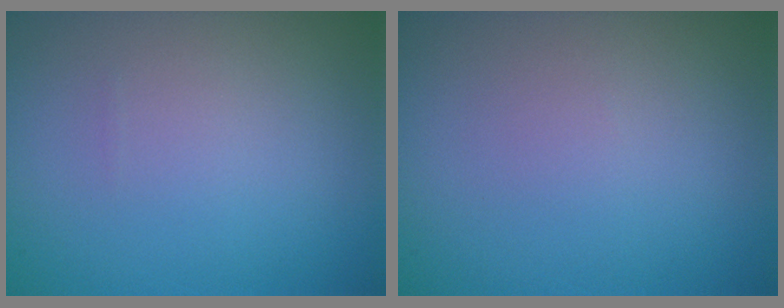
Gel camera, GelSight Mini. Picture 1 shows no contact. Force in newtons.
{"total": 0.0}